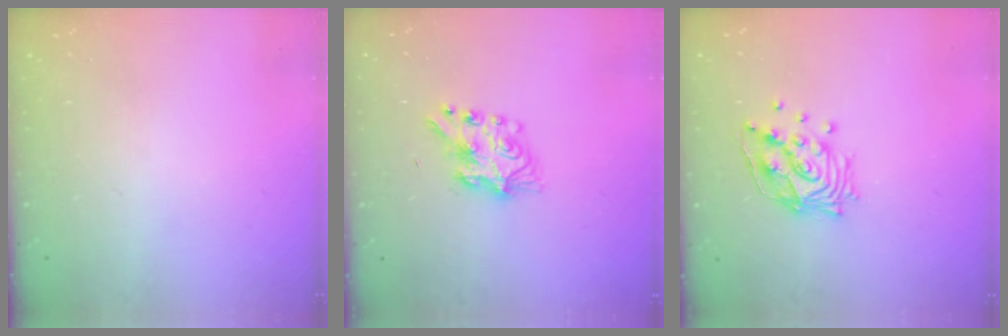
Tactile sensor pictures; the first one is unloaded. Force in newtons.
{"total": 7.2, "press": 7.2, "slide": 0.2}
{"total": 13.4, "press": 13.4, "slide": 1.6}